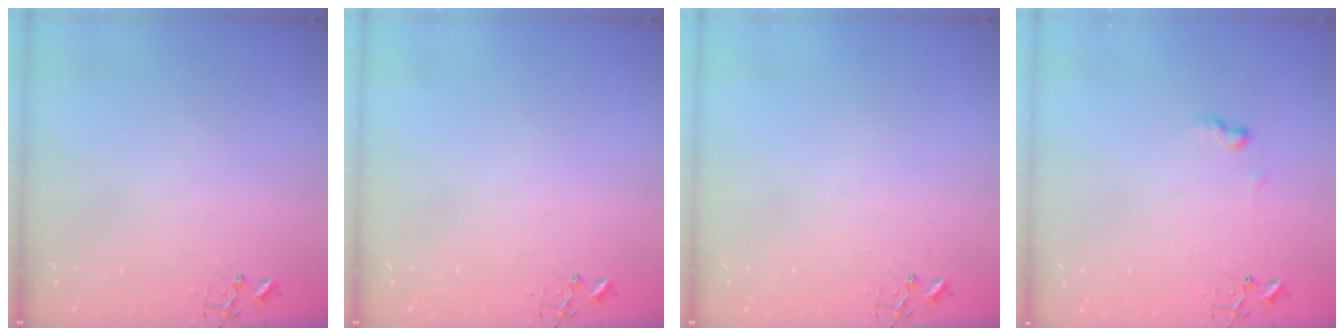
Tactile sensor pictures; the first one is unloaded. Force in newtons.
{"total": 0.0}
{"total": 0.0}
{"total": 6.7, "press": 6.6, "slide": 0.9}